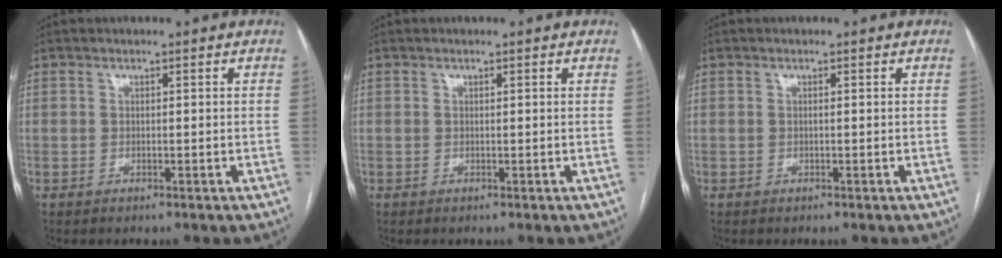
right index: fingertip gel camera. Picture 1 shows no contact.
{"total": 0.0}
{"total": 0.0}